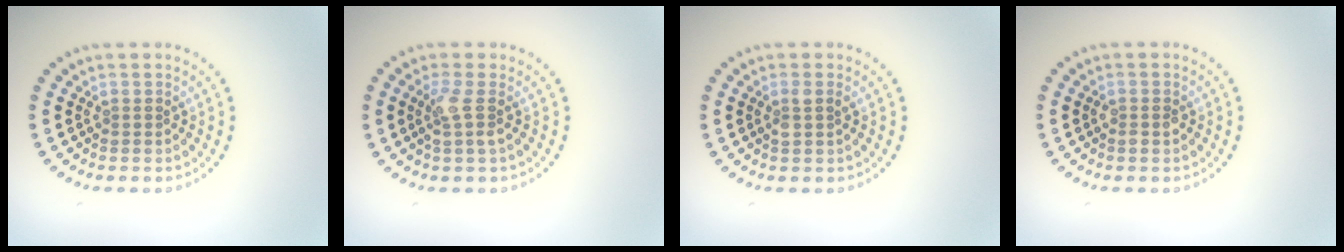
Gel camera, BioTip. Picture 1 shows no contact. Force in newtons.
{"total": 1.9, "press": 1.5, "slide": 1.2}
{"total": 1.4, "press": 1.2, "slide": 0.7}
{"total": 1.0, "press": 1.0, "slide": 0.2}